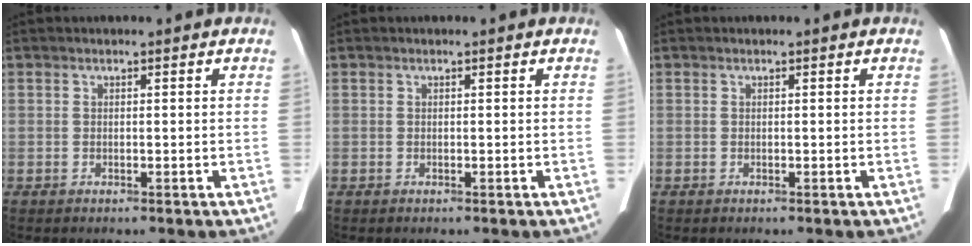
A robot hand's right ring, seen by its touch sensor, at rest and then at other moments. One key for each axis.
{"total": 0.0}
{"total": 0.0}